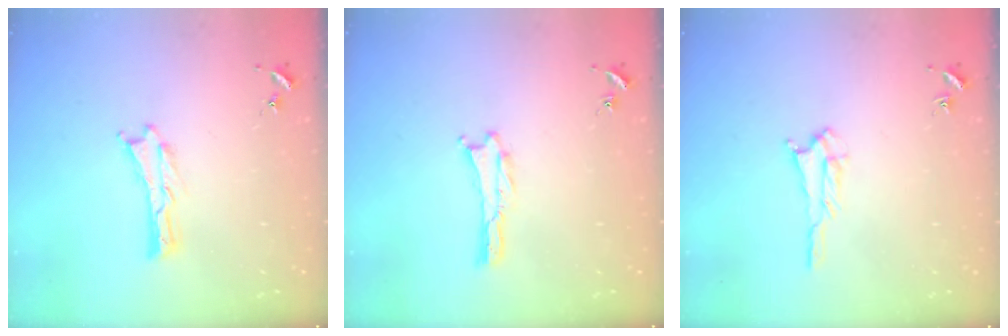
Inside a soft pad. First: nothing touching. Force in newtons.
{"total": 0.0}
{"total": 1.6, "press": 1.6, "slide": 0.3}